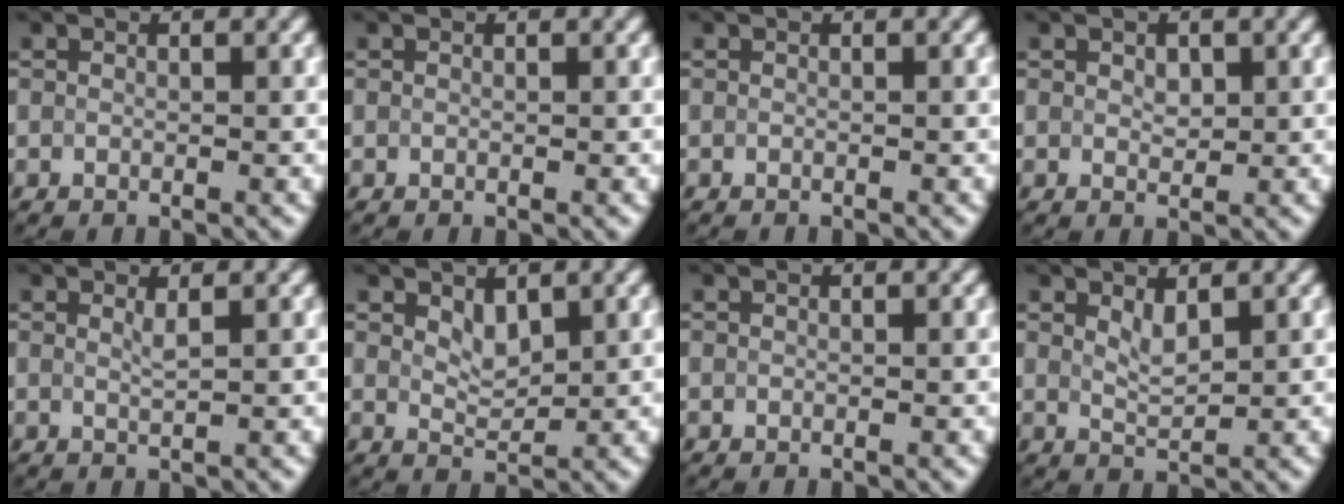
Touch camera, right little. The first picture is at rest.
{"total": 0.0}
{"total": 0.0}
{"total": 1.2, "force": [0.5, 0.7, 0.9], "torque": [-0.015, 0.004, 0.007]}
{"total": 1.0, "force": [0.6, -0.1, 0.8], "torque": [-0.024, 0.003, 0.014]}
{"total": 2.1, "force": [1.2, 1.1, 1.3], "torque": [-0.032, -0.002, 0.028]}
{"total": 0.0}
{"total": 1.9, "force": [1.1, 0.6, 1.3], "torque": [-0.034, 0.001, 0.026]}